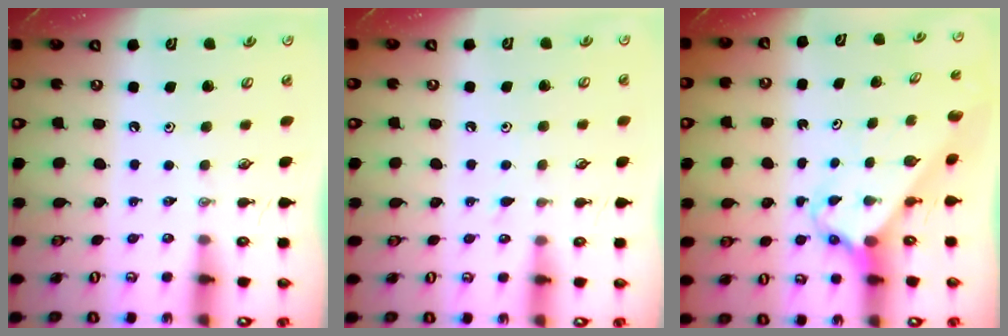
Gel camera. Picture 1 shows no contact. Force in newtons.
{"total": 5.6, "press": 5.6, "slide": 0.4}
{"total": 2.5, "press": 2.5, "slide": 0.2}